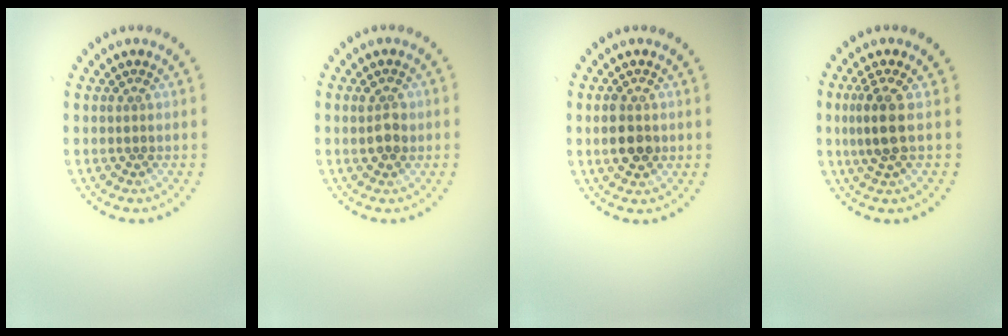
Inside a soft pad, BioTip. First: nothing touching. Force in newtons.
{"total": 1.9, "press": 1.8, "slide": 0.5}
{"total": 2.9, "press": 2.9, "slide": 0.2}
{"total": 2.6, "press": 2.3, "slide": 1.3}